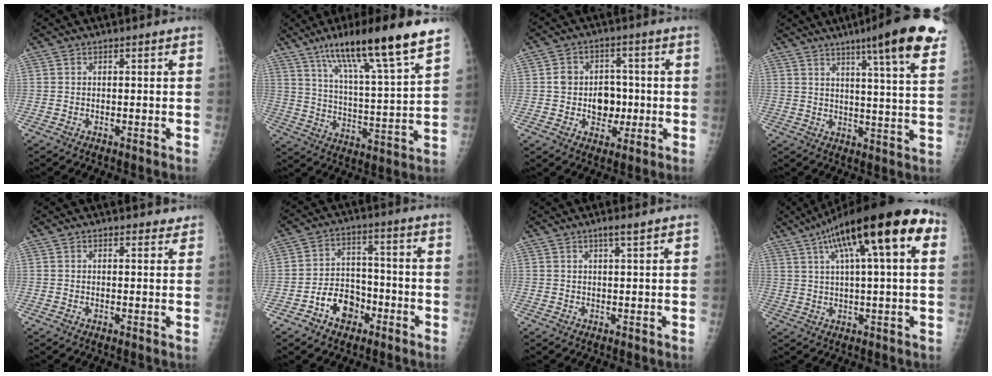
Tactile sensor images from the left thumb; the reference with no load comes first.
{"total": 19.5, "force": [13.0, 1.8, 14.5], "torque": [-0.222, -0.050, 0.213]}
{"total": 8.2, "force": [-1.2, 6.6, 4.8], "torque": [-0.031, 0.016, -0.018]}
{"total": 17.7, "force": [11.0, 1.3, 13.8], "torque": [-0.174, -0.039, 0.131]}
{"total": 1.7, "force": [1.5, 0.8, 0.4], "torque": [0.008, -0.006, 0.015]}
{"total": 8.4, "force": [-4.3, 6.1, 4.0], "torque": [-0.038, 0.041, -0.073]}
{"total": 2.1, "force": [1.3, 0.0, 1.6], "torque": [-0.032, -0.006, 0.025]}
{"total": 21.6, "force": [8.3, 5.4, 19.2], "torque": [-0.303, 0.033, 0.125]}